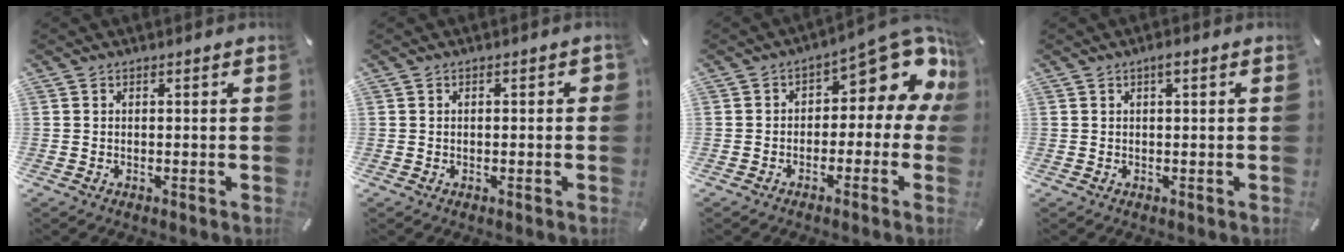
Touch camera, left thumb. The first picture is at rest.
{"total": 1.3, "force": [-0.3, 0.7, 1.1], "torque": [-0.018, 0.004, -0.007]}
{"total": 11.9, "force": [6.4, 5.5, 8.5], "torque": [-0.099, -0.058, 0.102]}
{"total": 1.2, "force": [0.2, 0.2, 1.2], "torque": [-0.021, 0.001, 0.004]}